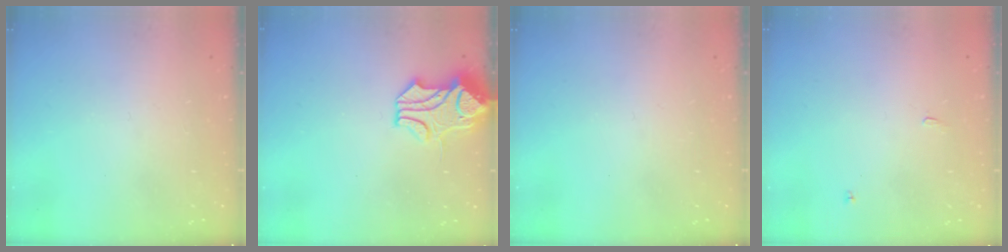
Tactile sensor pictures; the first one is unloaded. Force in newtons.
{"total": 1.6, "press": 1.1, "slide": 1.2}
{"total": 0.0}
{"total": 1.8, "press": 1.8, "slide": 0.3}